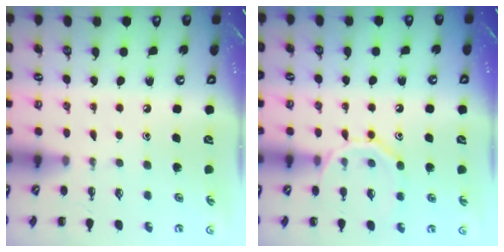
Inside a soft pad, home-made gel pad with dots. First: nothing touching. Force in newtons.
{"total": 11.4, "press": 11.3, "slide": 1.3}